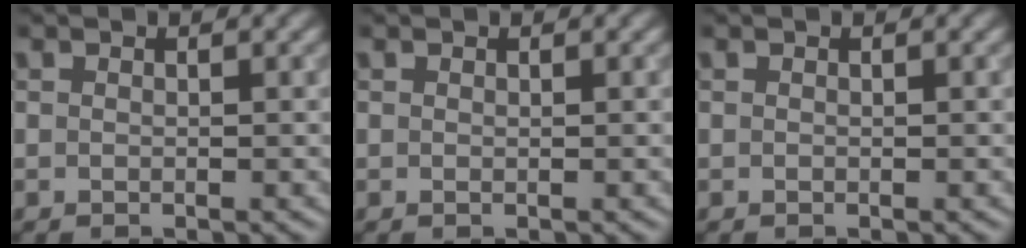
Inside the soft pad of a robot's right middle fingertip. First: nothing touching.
{"total": 0.0}
{"total": 0.0}